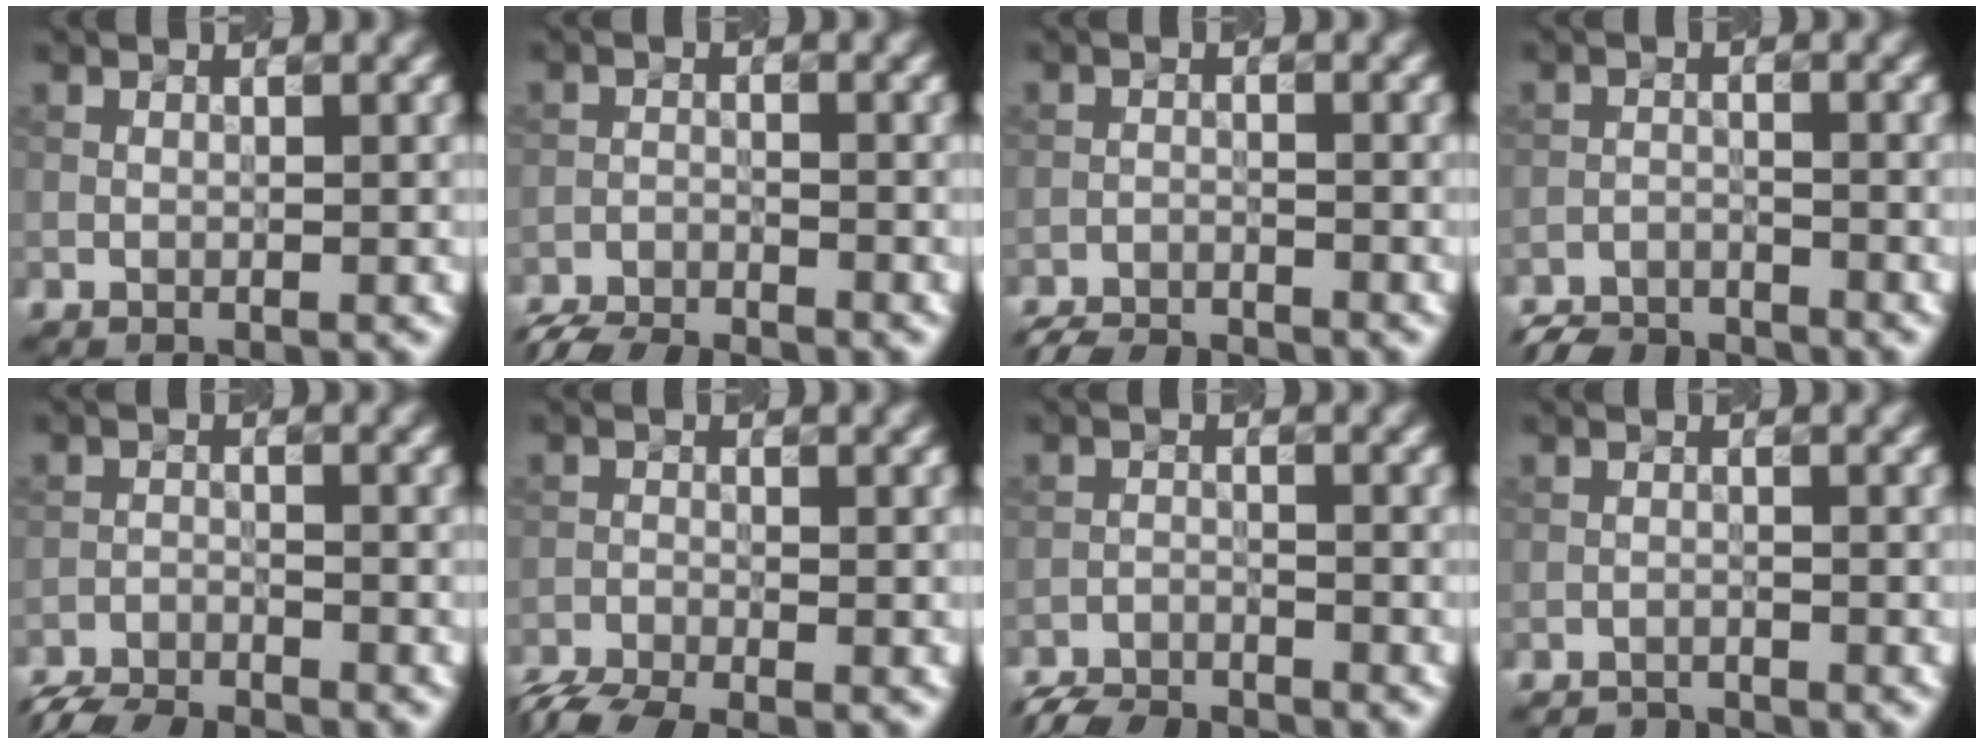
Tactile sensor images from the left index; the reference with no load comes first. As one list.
[{"total": 5.1, "force": [-5.0, 0.6, 1.1], "torque": [-0.029, -0.021, -0.090]}, {"total": 4.0, "force": [-3.9, 0.4, 0.8], "torque": [-0.018, -0.014, -0.075]}, {"total": 4.0, "force": [-3.9, 0.7, 0.5], "torque": [-0.007, -0.008, -0.077]}, {"total": 5.3, "force": [-5.2, 0.6, 1.1], "torque": [-0.029, -0.022, -0.093]}, {"total": 4.4, "force": [-3.8, 0.9, 2.0], "torque": [-0.041, -0.022, -0.081]}, {"total": 4.6, "force": [-4.5, 0.6, 0.8], "torque": [-0.021, -0.018, -0.087]}, {"total": 1.9, "force": [-1.9, 0.1, 0.0], "torque": [0.006, -0.003, -0.035]}]